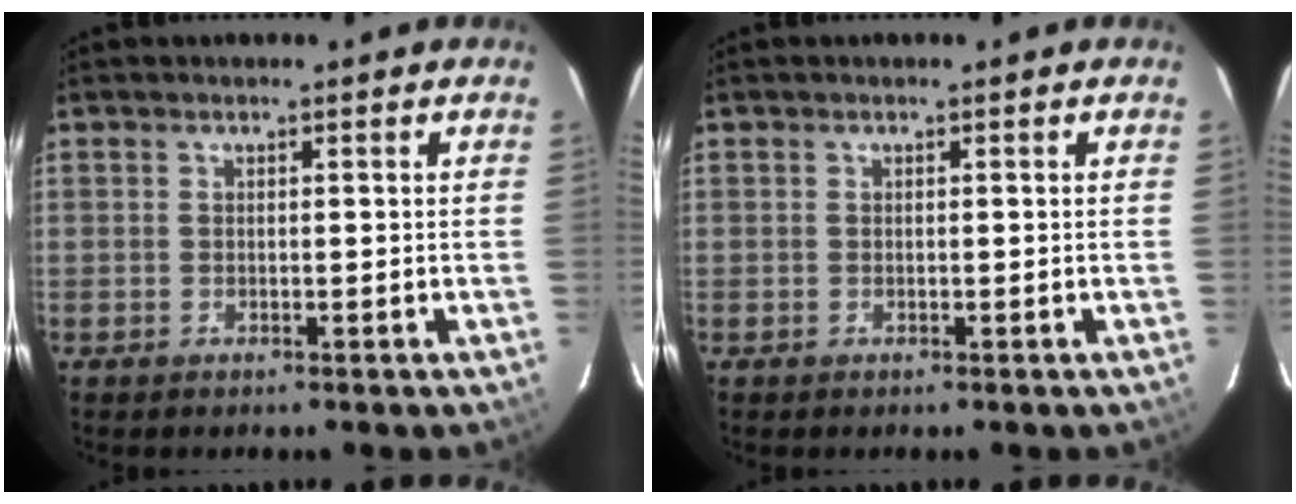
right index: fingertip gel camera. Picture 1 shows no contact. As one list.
[{"total": 0.0}]